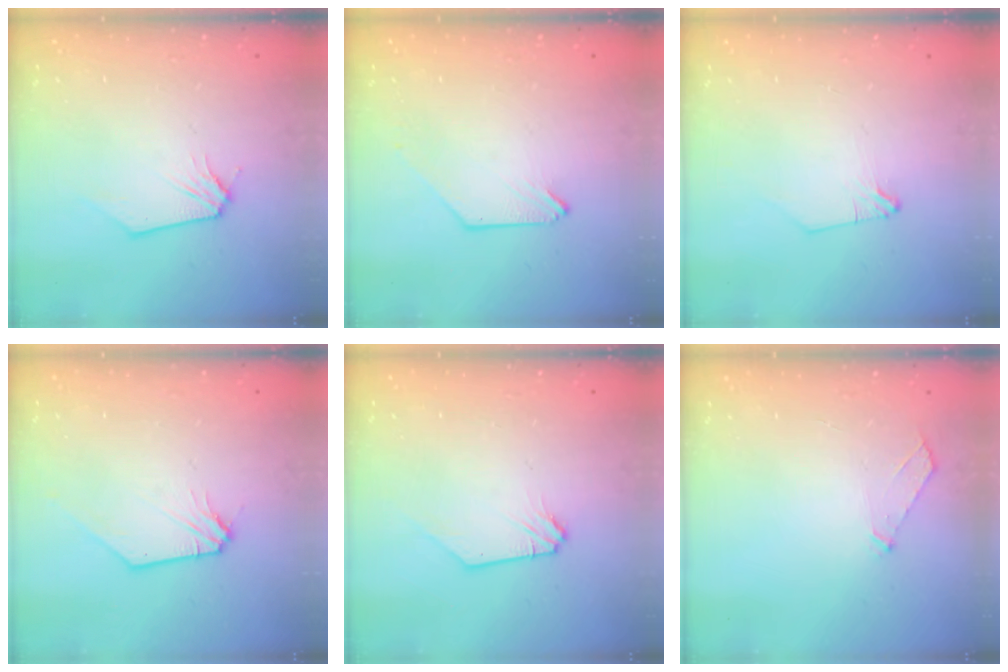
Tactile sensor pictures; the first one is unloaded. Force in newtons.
{"total": 0.0}
{"total": 1.0, "press": 1.0, "slide": 0.1}
{"total": 1.2, "press": 1.2, "slide": 0.1}
{"total": 0.8, "press": 0.7, "slide": 0.1}
{"total": 4.4, "press": 4.3, "slide": 0.6}